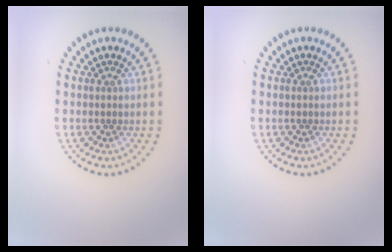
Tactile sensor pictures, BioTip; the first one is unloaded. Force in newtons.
{"total": 0.0}